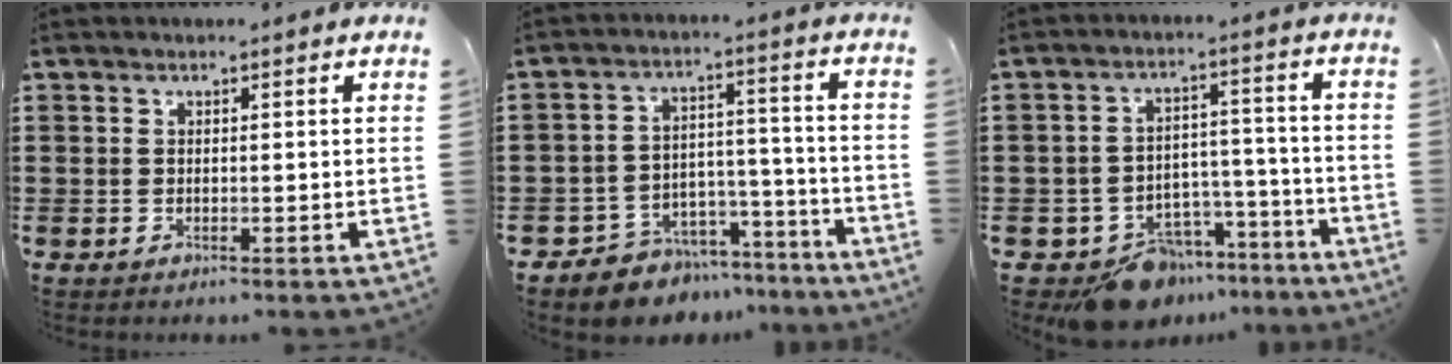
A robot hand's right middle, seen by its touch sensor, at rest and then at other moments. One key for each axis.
{"total": 6.3, "fx": -5.7, "fy": 2.6, "fz": -0.1, "tx": 0.000, "ty": 0.029, "tz": -0.113}
{"total": 9.5, "fx": -8.4, "fy": 4.1, "fz": 2.1, "tx": -0.023, "ty": 0.042, "tz": -0.152}